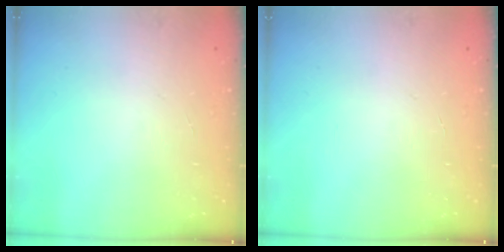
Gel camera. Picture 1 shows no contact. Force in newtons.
{"total": 0.0}